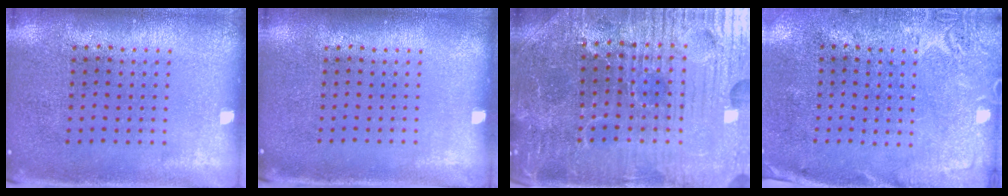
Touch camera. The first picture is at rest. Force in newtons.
{"total": 0.0}
{"total": 5.2, "press": 5.0, "slide": 1.4}
{"total": 2.7, "press": 2.2, "slide": 1.6}